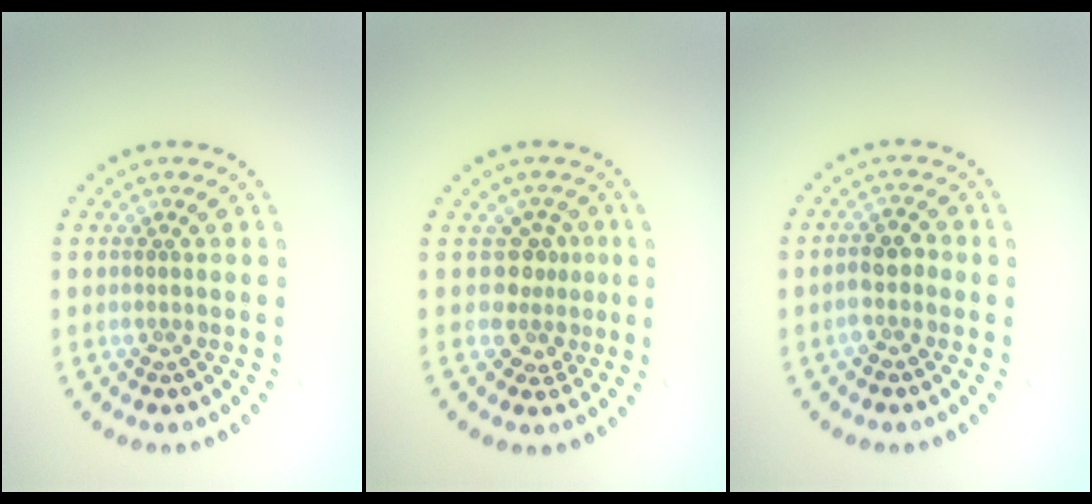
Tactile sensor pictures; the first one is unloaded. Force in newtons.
{"total": 2.6, "press": 1.8, "slide": 1.9}
{"total": 2.0, "press": 1.8, "slide": 0.7}